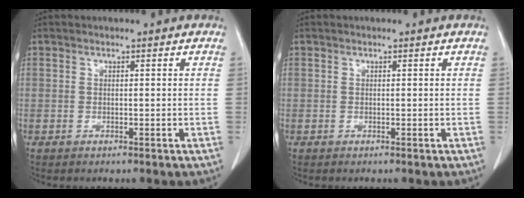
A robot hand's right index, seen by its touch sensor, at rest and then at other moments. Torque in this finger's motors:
{"motor_torque": [0.00, 0.00, 0.00, 0.00]}